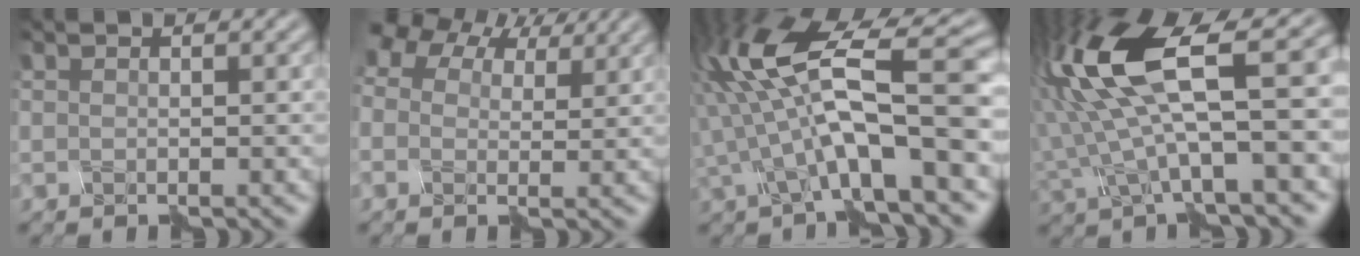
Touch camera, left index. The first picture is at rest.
{"total": 6.7, "force": [4.3, 4.1, 3.1], "torque": [-0.067, 0.018, 0.061]}
{"total": 10.7, "force": [-1.0, 3.0, 10.2], "torque": [-0.182, 0.029, -0.024]}
{"total": 12.9, "force": [1.7, 4.5, 12.0], "torque": [-0.261, 0.016, 0.038]}